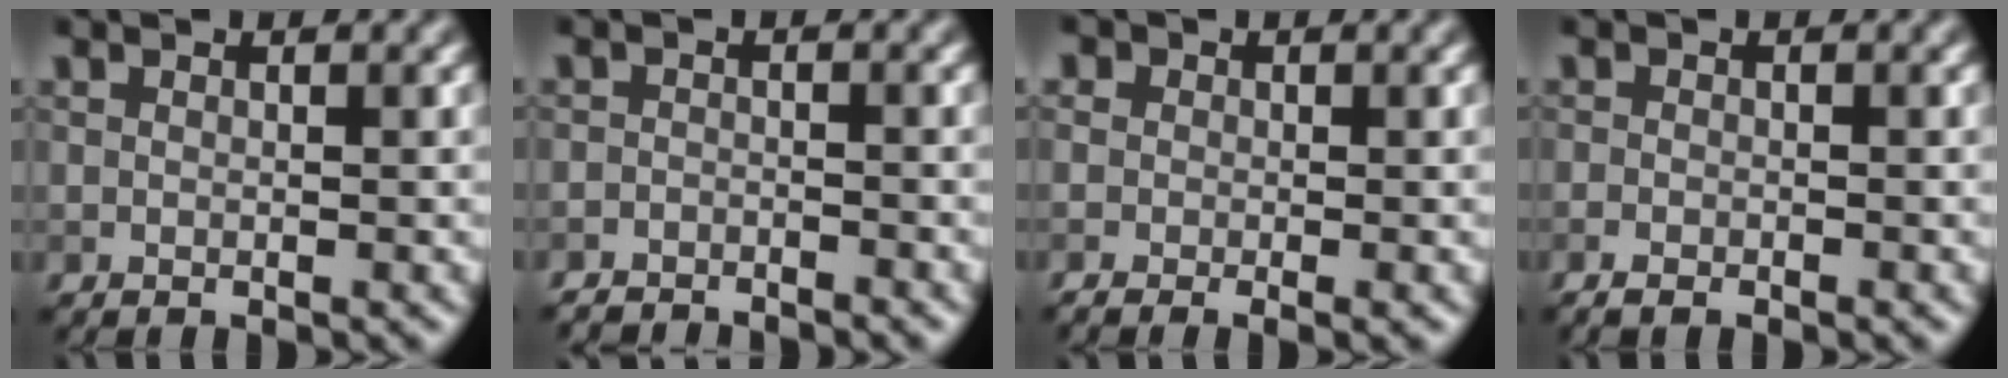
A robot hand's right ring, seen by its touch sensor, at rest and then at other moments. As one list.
[{"total": 3.0, "force": [-2.9, 0.4, 0.2], "torque": [-0.001, -0.001, -0.055]}, {"total": 2.7, "force": [-0.8, 1.9, 1.6], "torque": [-0.018, 0.002, -0.016]}, {"total": 1.5, "force": [-1.1, 0.4, 1.0], "torque": [-0.023, 0.001, -0.017]}]